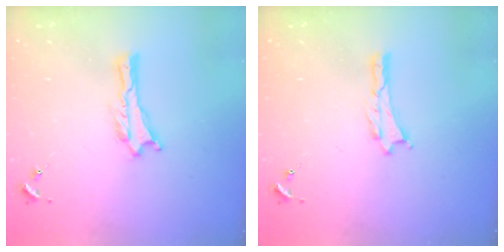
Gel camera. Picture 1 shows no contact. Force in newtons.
{"total": 0.0}